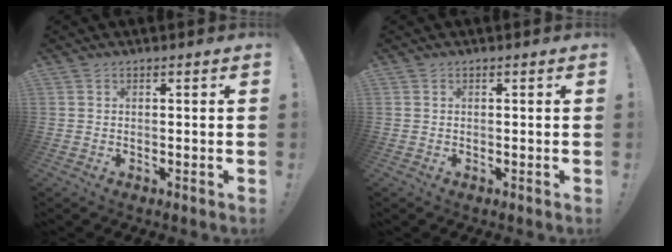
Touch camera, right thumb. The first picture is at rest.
{"total": 0.0}